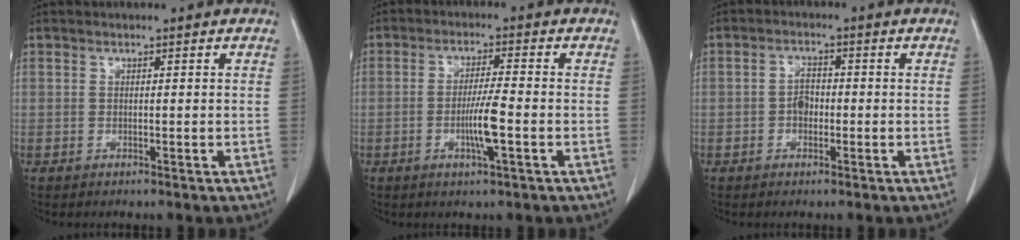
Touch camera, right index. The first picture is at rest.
{"total": 5.5, "force": [-1.6, -0.2, 5.3], "torque": [-0.099, -0.009, -0.030]}
{"total": 2.6, "force": [-0.6, 1.7, 1.8], "torque": [-0.029, 0.008, -0.013]}